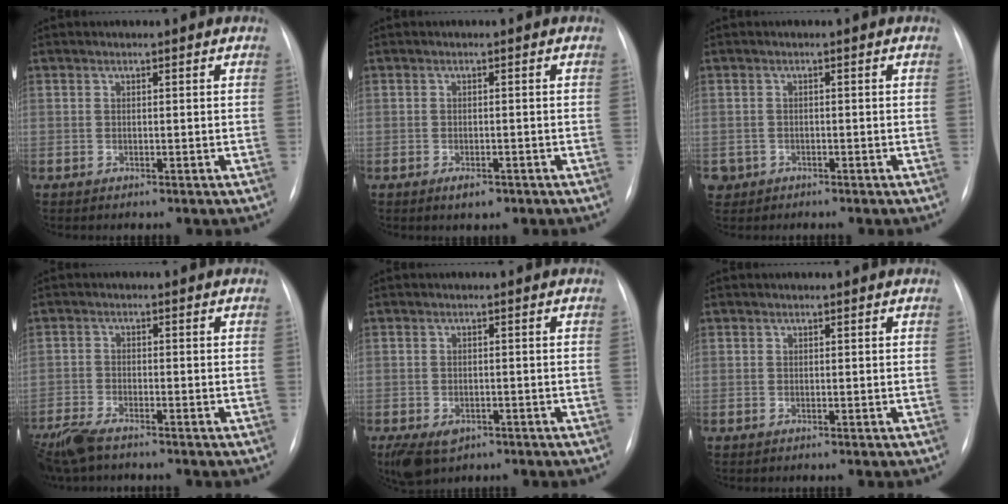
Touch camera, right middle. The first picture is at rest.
{"total": 2.3, "force": [-1.4, 1.1, 1.5], "torque": [-0.022, 0.000, -0.014]}
{"total": 2.0, "force": [-0.8, 1.8, 0.0], "torque": [0.003, 0.008, -0.010]}
{"total": 6.2, "force": [-5.0, 1.4, 3.4], "torque": [-0.074, -0.018, -0.097]}
{"total": 7.1, "force": [-3.7, 5.0, 3.5], "torque": [-0.076, -0.005, -0.050]}
{"total": 0.6, "force": [0.2, 0.6, -0.1], "torque": [0.009, 0.003, 0.001]}